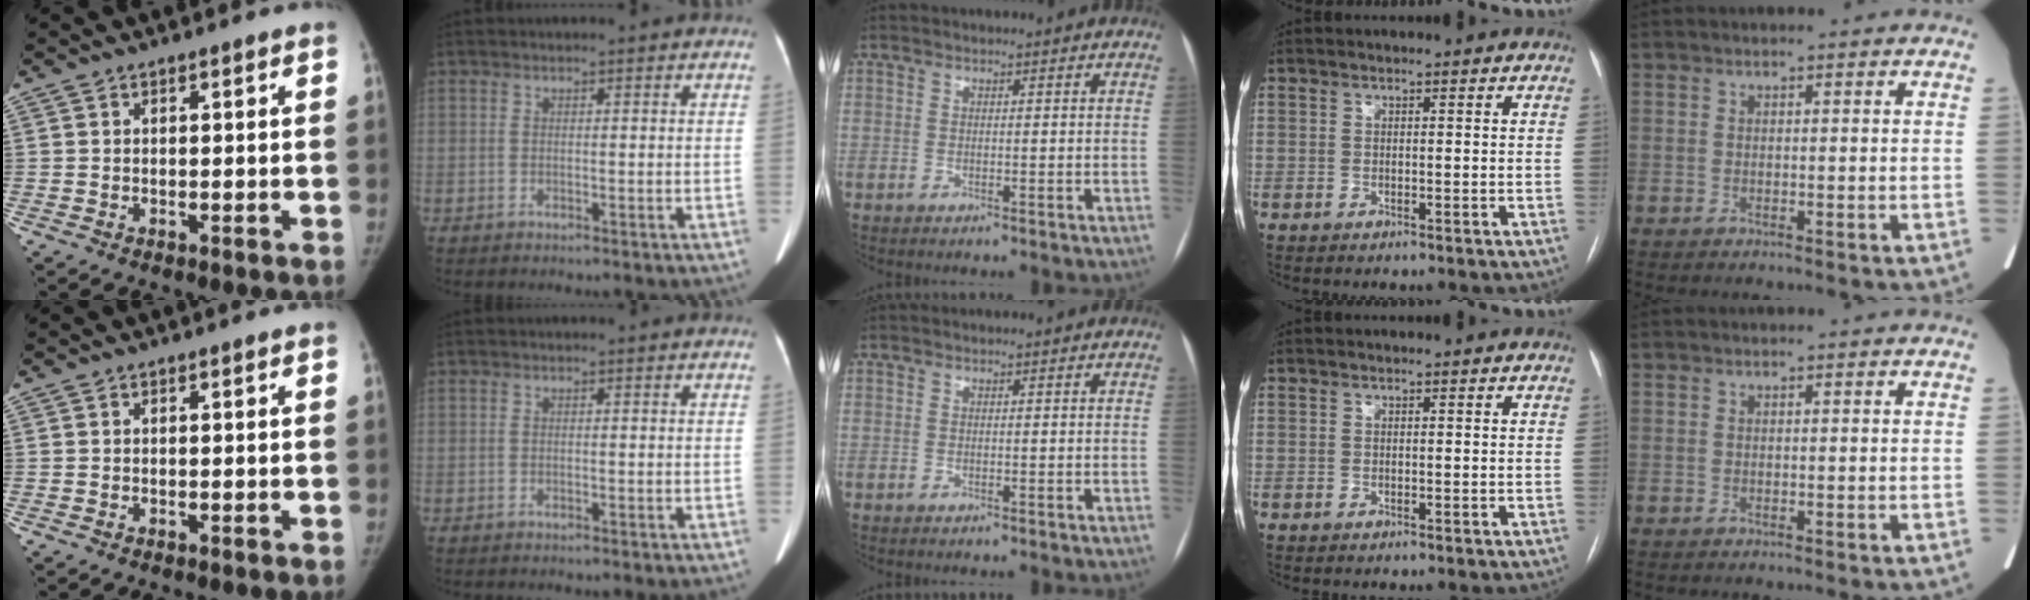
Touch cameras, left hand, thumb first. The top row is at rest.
{}